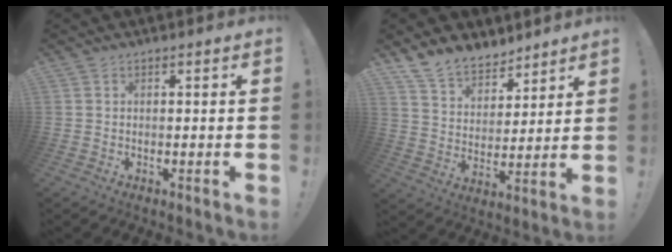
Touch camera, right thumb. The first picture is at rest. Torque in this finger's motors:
{"motor_torque": [-0.05, 0.24, 0.69, 0.58, 0.01]}